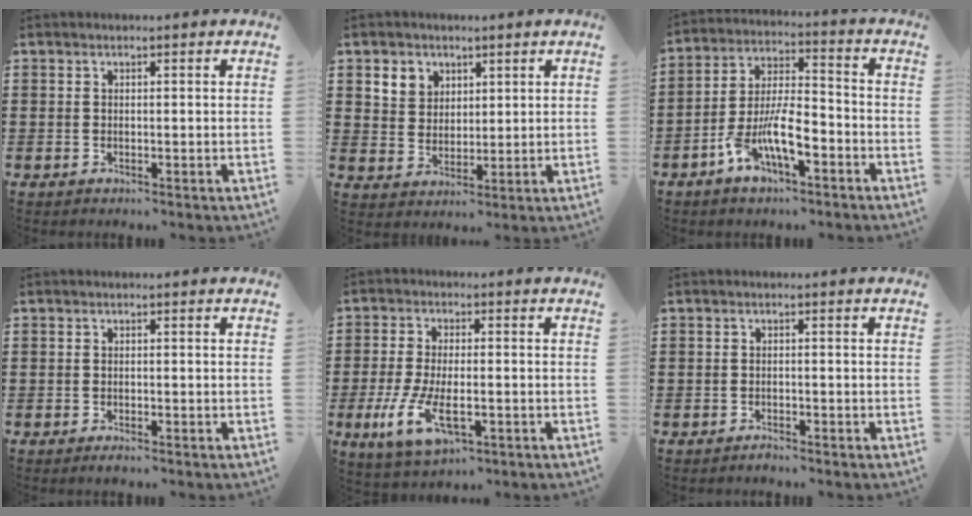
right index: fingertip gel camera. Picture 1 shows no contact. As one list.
[{"total": 4.1, "force": [2.2, 3.4, 0.4], "torque": [-0.026, 0.014, 0.040]}, {"total": 9.4, "force": [-4.8, 3.7, 7.2], "torque": [-0.139, 0.010, -0.086]}, {"total": 0.8, "force": [-0.6, -0.1, 0.4], "torque": [-0.010, -0.008, -0.010]}, {"total": 8.2, "force": [-2.5, 3.5, 7.0], "torque": [-0.155, -0.014, -0.045]}, {"total": 1.0, "force": [-1.0, -0.1, 0.2], "torque": [-0.008, -0.004, -0.018]}]